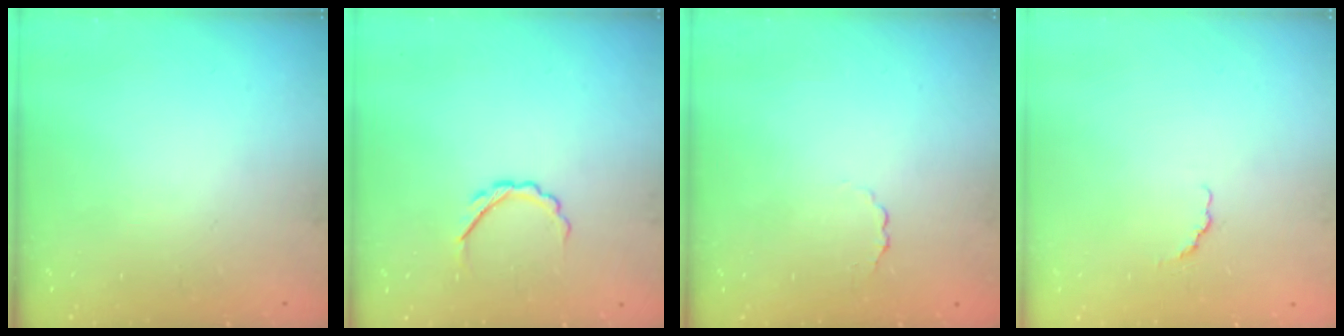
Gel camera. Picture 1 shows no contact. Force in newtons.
{"total": 5.2, "press": 5.0, "slide": 1.1}
{"total": 1.7, "press": 1.6, "slide": 0.5}
{"total": 1.5, "press": 1.3, "slide": 0.7}